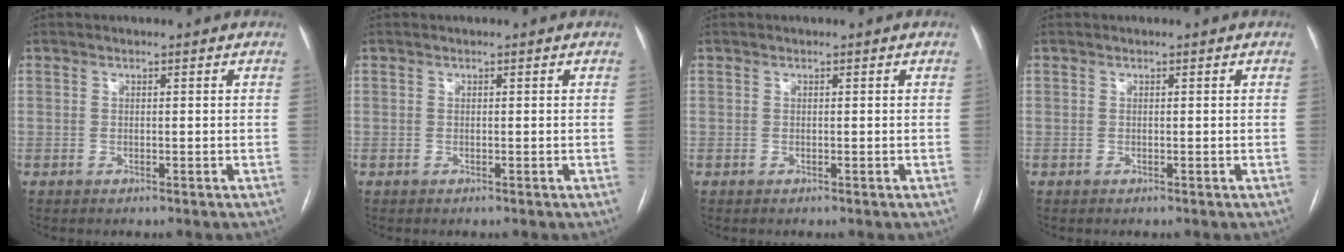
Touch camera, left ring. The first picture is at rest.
{"total": 0.0}
{"total": 0.0}
{"total": 0.0}